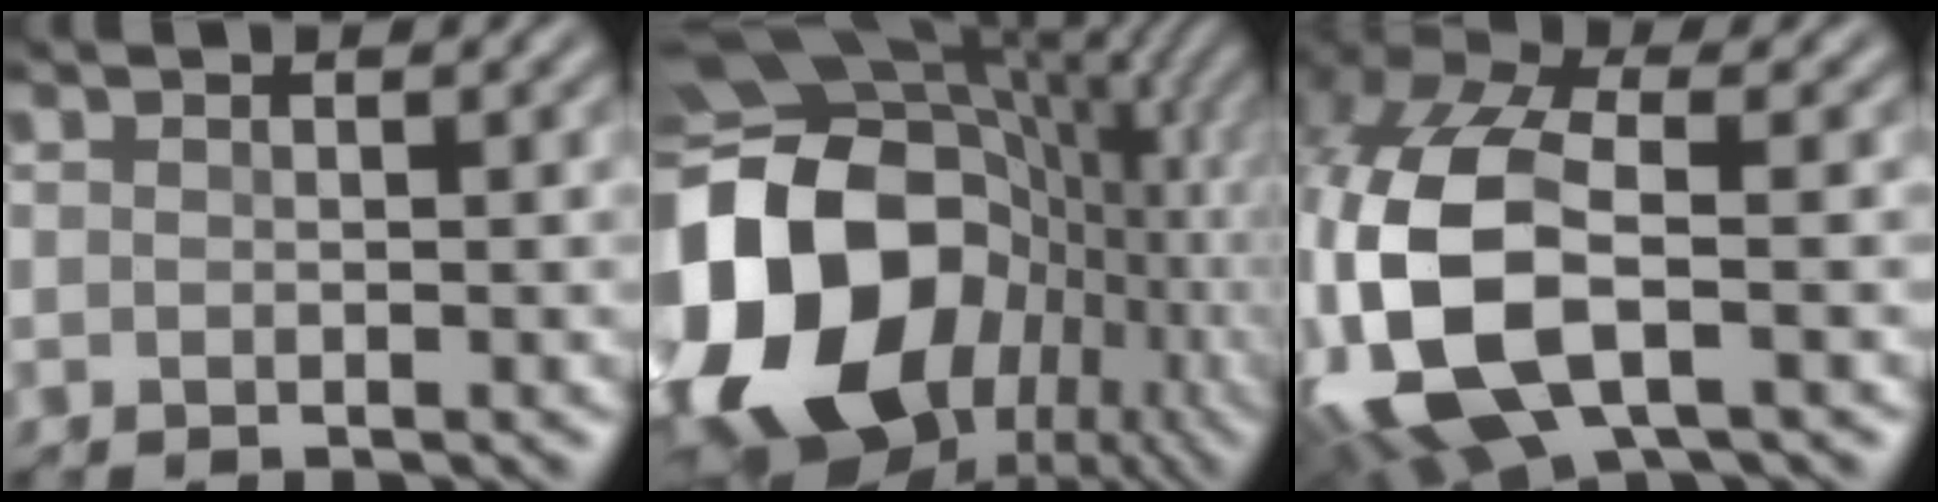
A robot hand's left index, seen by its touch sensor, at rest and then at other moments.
{"total": 21.4, "force": [-4.0, 16.4, 13.1], "torque": [-0.308, -0.043, -0.040]}
{"total": 11.9, "force": [-2.2, 6.4, 9.8], "torque": [-0.253, -0.005, -0.043]}